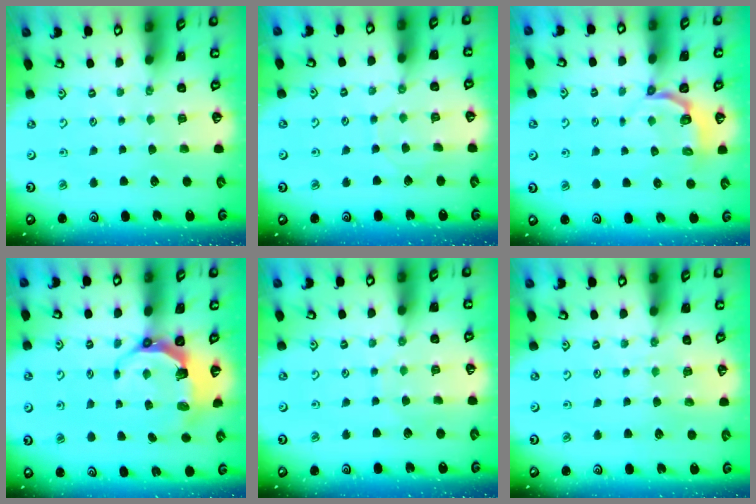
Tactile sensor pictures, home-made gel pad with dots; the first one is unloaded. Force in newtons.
{"total": 2.9, "press": 2.9, "slide": 0.3}
{"total": 4.7, "press": 4.2, "slide": 2.3}
{"total": 6.0, "press": 4.6, "slide": 3.9}
{"total": 6.0, "press": 5.9, "slide": 0.6}
{"total": 5.9, "press": 5.8, "slide": 0.8}